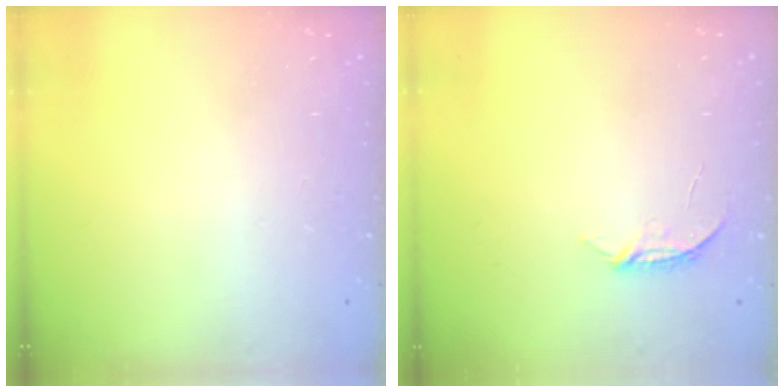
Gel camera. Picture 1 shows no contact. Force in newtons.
{"total": 3.8, "press": 3.8, "slide": 0.5}